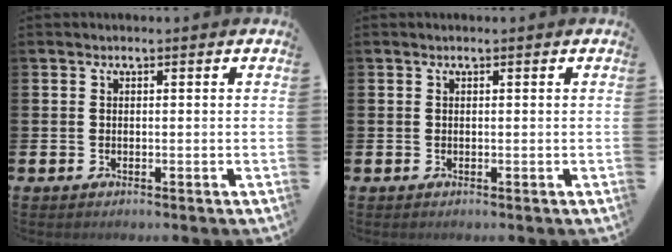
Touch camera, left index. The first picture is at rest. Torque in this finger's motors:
{"motor_torque": [-0.32, -1.18, -0.01, 0.01]}